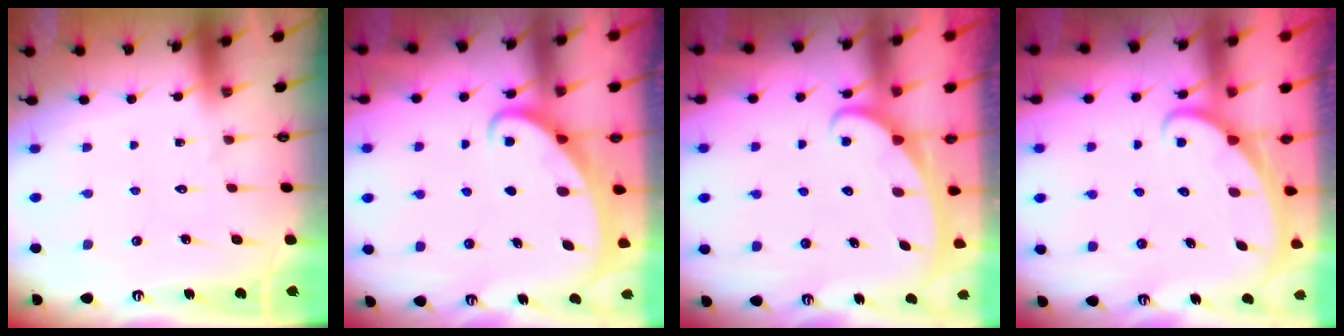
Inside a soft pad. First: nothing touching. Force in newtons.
{"total": 2.2, "press": 2.2, "slide": 0.3}
{"total": 2.4, "press": 2.4, "slide": 0.4}
{"total": 2.0, "press": 2.0, "slide": 0.2}